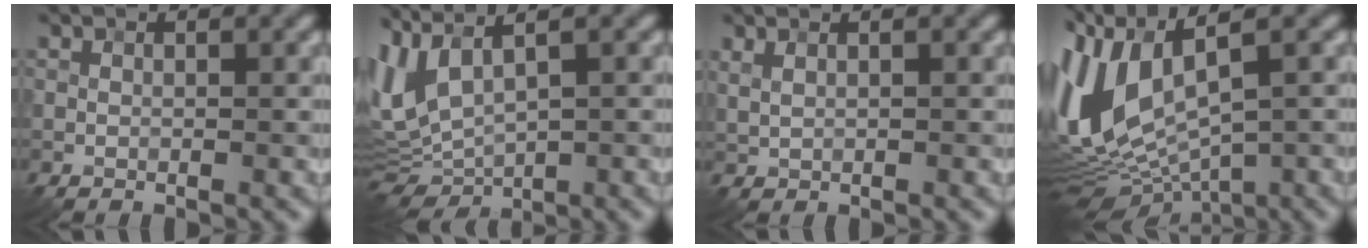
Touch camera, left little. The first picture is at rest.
{"total": 6.1, "force": [1.6, 2.5, 5.3], "torque": [-0.123, 0.002, 0.035]}
{"total": 1.0, "force": [0.7, 0.4, 0.6], "torque": [-0.014, -0.002, 0.017]}
{"total": 10.6, "force": [1.2, 5.7, 8.9], "torque": [-0.208, -0.011, 0.028]}